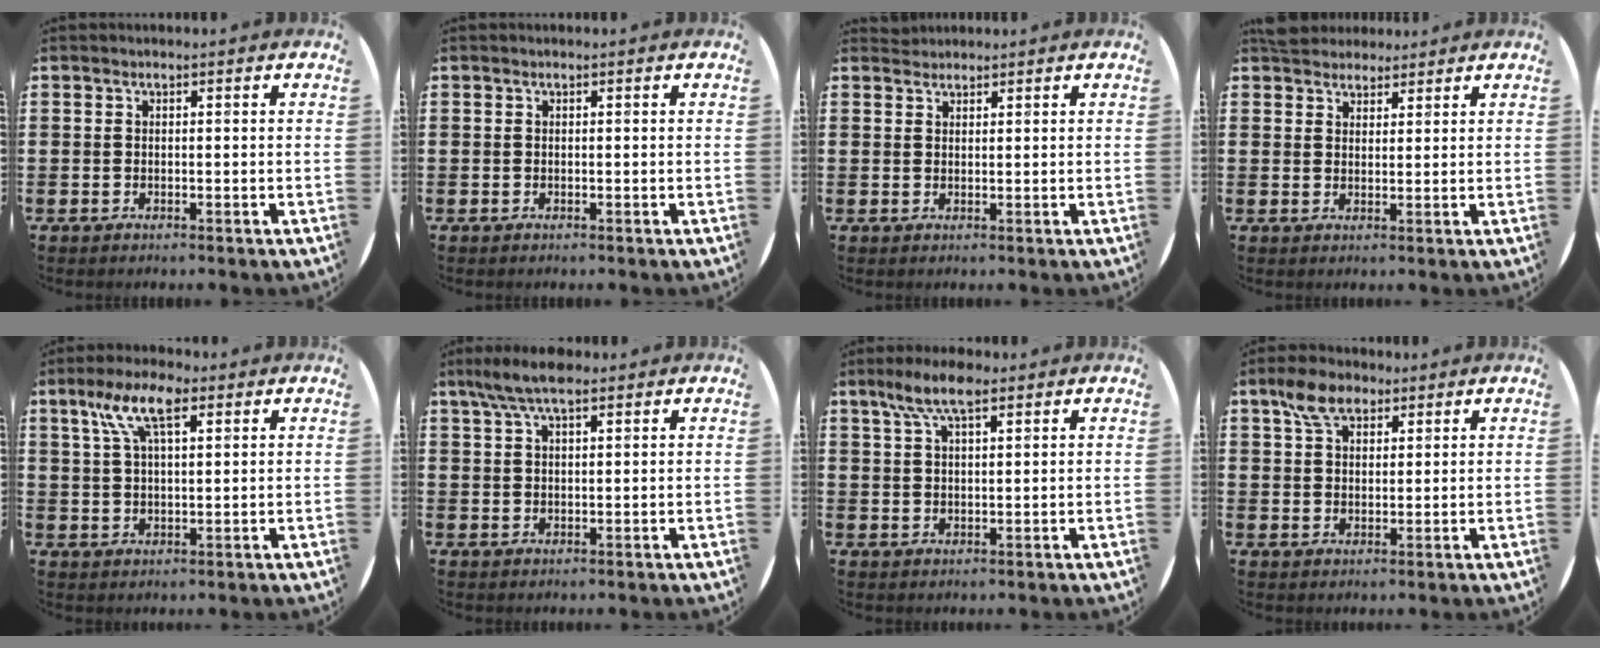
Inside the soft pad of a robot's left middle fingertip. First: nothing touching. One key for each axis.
{"total": 0.0}
{"total": 1.3, "fx": 1.2, "fy": 0.2, "fz": -0.1, "tx": 0.000, "ty": 0.001, "tz": 0.025}
{"total": 3.3, "fx": 3.1, "fy": 1.1, "fz": 0.0, "tx": -0.001, "ty": -0.003, "tz": 0.059}
{"total": 7.3, "fx": 3.9, "fy": 2.8, "fz": 5.5, "tx": -0.113, "ty": 0.009, "tz": 0.067}
{"total": 5.2, "fx": 3.7, "fy": 1.6, "fz": 3.4, "tx": -0.074, "ty": 0.004, "tz": 0.067}
{"total": 6.3, "fx": 4.1, "fy": 2.1, "fz": 4.3, "tx": -0.086, "ty": 0.003, "tz": 0.071}
{"total": 5.5, "fx": 3.8, "fy": 3.1, "fz": 2.6, "tx": -0.056, "ty": 0.007, "tz": 0.070}